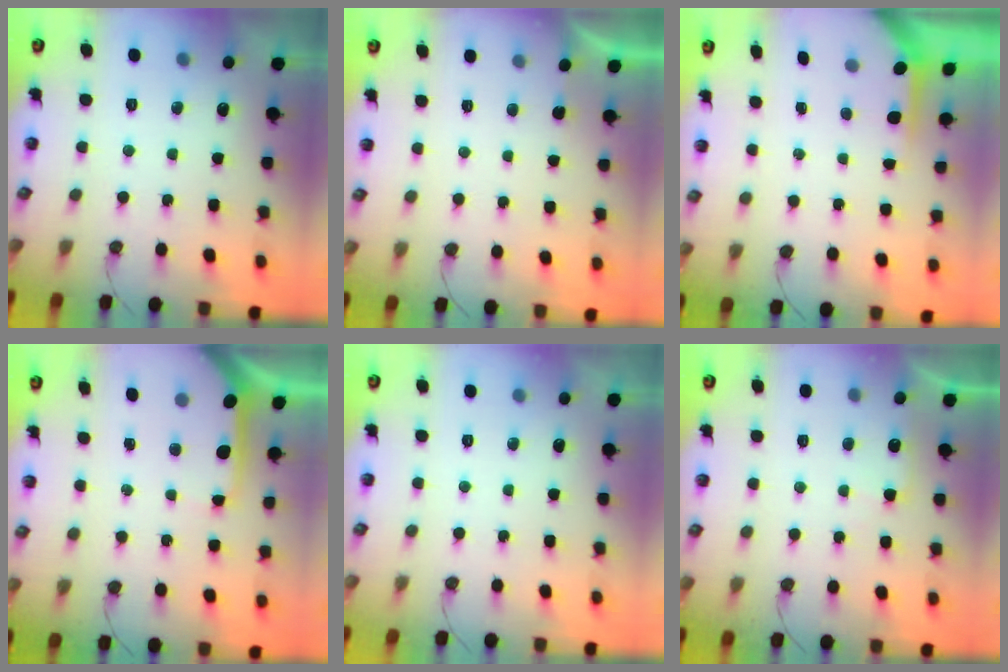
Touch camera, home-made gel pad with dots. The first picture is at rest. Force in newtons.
{"total": 0.7, "press": 0.7, "slide": 0.1}
{"total": 3.6, "press": 3.5, "slide": 0.4}
{"total": 7.5, "press": 7.5, "slide": 0.8}
{"total": 0.0}
{"total": 5.1, "press": 5.0, "slide": 0.6}